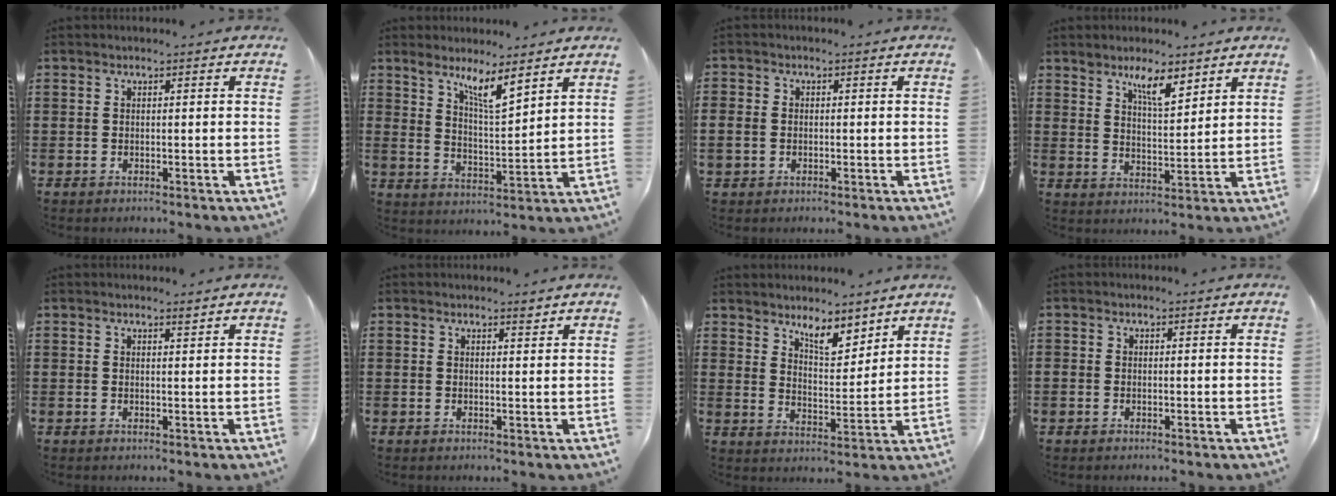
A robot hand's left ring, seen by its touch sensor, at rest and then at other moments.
{"total": 5.9, "force": [4.7, 0.5, 3.5], "torque": [-0.074, -0.020, 0.078]}
{"total": 2.0, "force": [-0.6, 1.7, 0.8], "torque": [-0.025, 0.002, -0.014]}
{"total": 5.1, "force": [4.0, 1.0, 3.0], "torque": [-0.059, -0.009, 0.068]}
{"total": 0.9, "force": [0.8, 0.0, 0.5], "torque": [-0.011, -0.001, 0.015]}
{"total": 1.3, "force": [1.2, 0.1, 0.6], "torque": [-0.006, -0.002, 0.019]}
{"total": 5.5, "force": [4.8, 1.2, 2.4], "torque": [-0.050, -0.019, 0.085]}
{"total": 0.7, "force": [-0.4, 0.6, 0.1], "torque": [-0.003, 0.001, -0.009]}